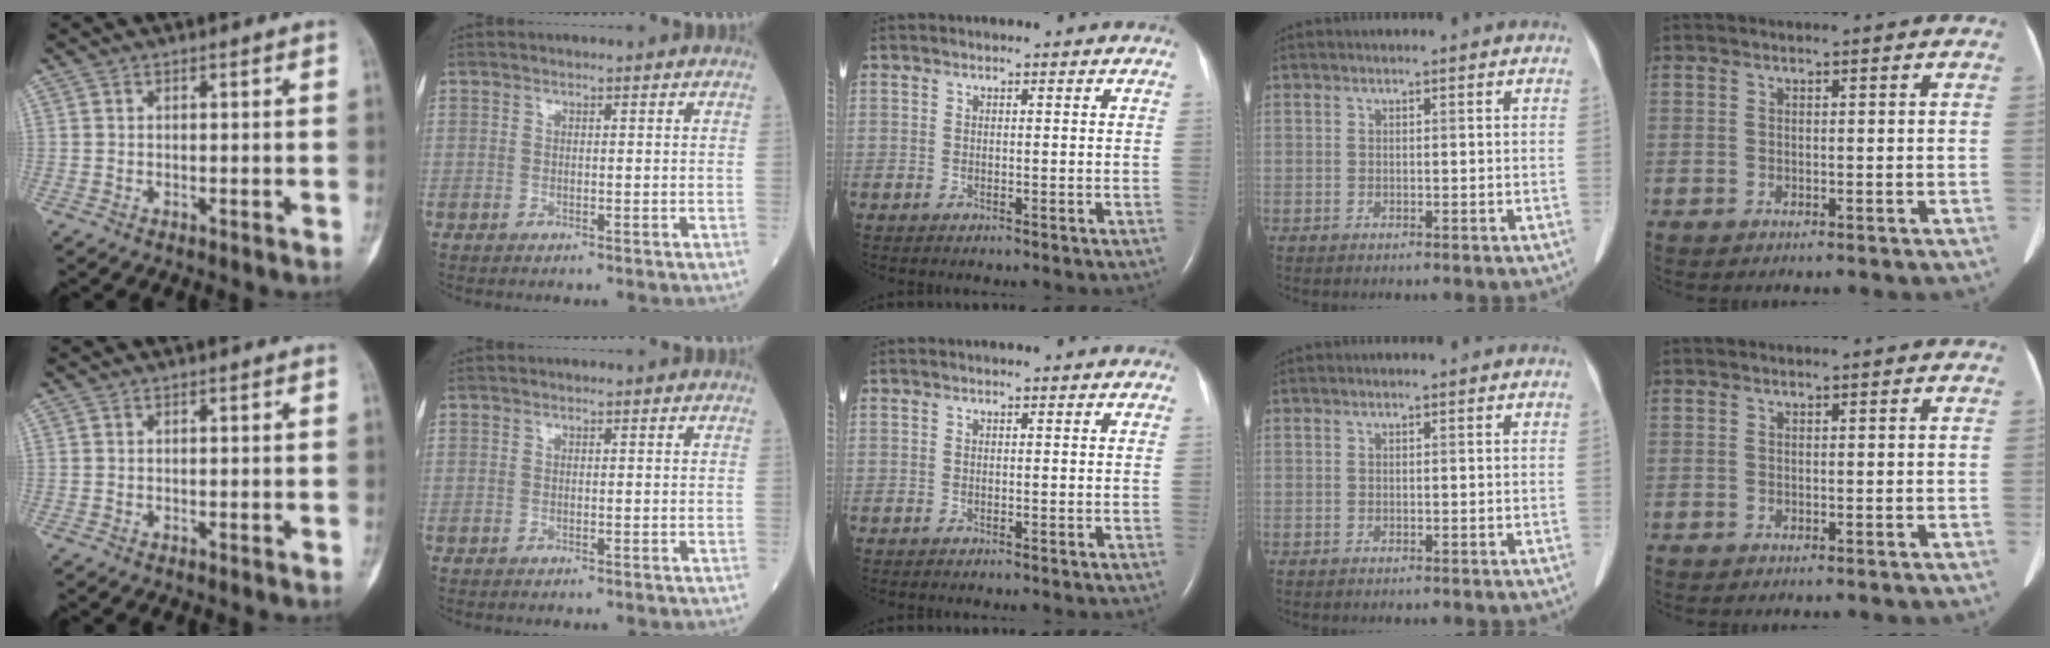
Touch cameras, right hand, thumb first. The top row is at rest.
{}